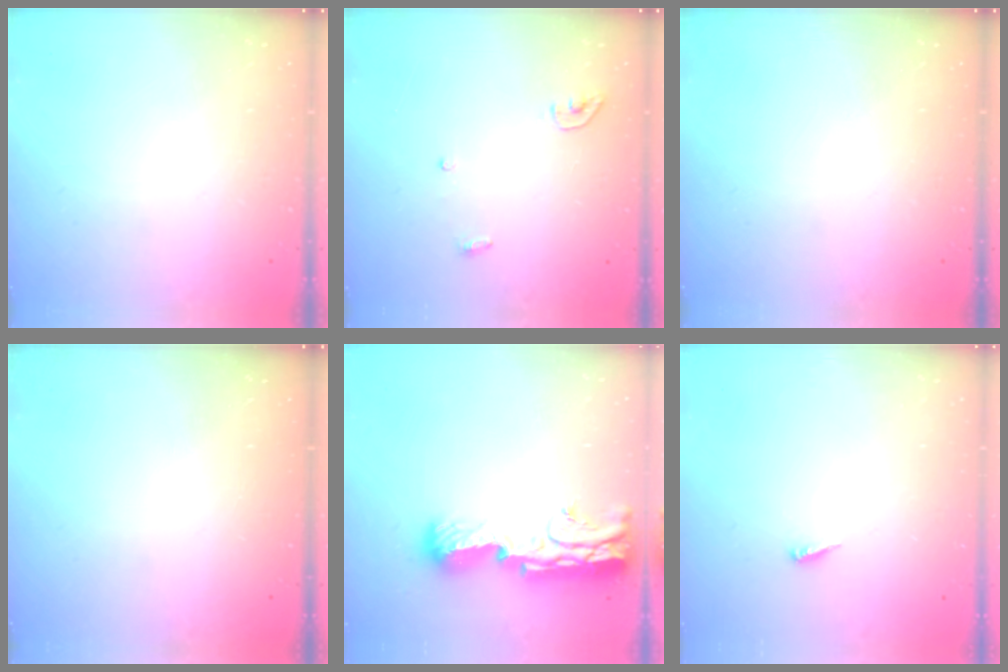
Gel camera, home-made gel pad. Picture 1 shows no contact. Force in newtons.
{"total": 3.4, "press": 3.4, "slide": 0.3}
{"total": 0.0}
{"total": 0.0}
{"total": 20.1, "press": 19.4, "slide": 5.5}
{"total": 3.9, "press": 3.9, "slide": 0.3}